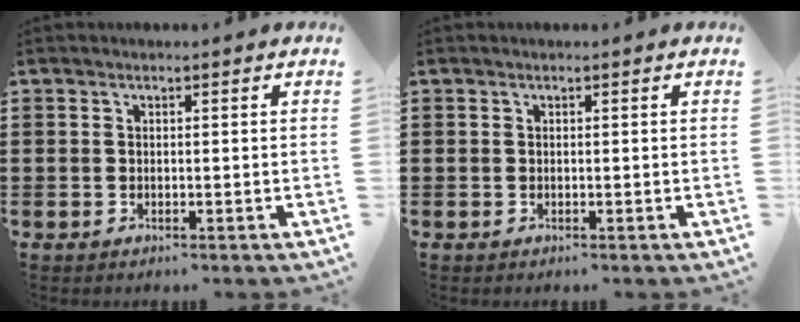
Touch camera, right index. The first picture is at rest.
{"total": 0.0}